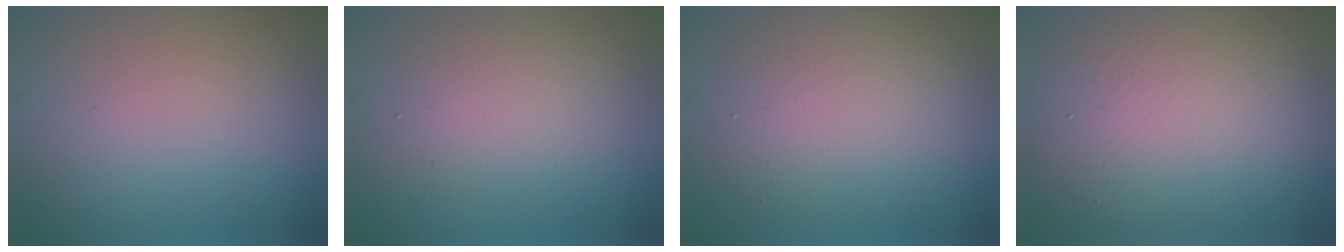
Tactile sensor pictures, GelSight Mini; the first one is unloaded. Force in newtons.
{"total": 3.5, "press": 3.4, "slide": 0.4}
{"total": 5.7, "press": 5.7, "slide": 0.4}
{"total": 9.9, "press": 9.9, "slide": 1.0}